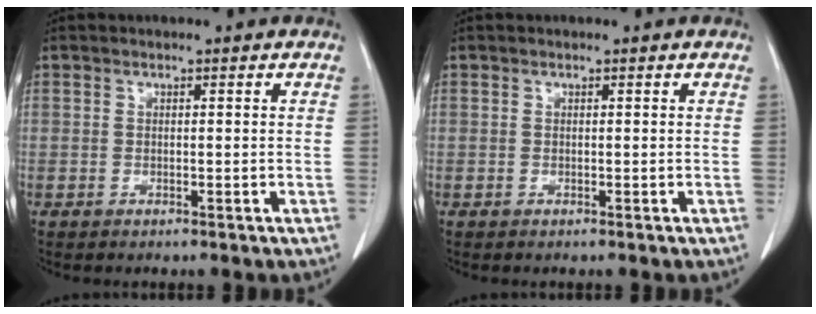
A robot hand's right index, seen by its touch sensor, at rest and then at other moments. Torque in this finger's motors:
{"motor_torque": [0.00, 0.00, 0.00, 0.00]}